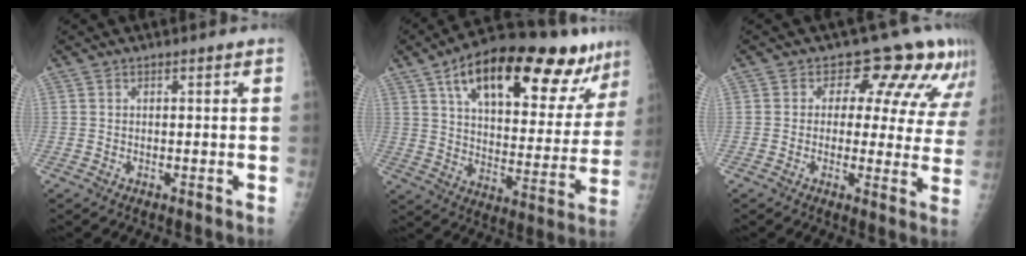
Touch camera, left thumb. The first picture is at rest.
{"total": 27.3, "force": [16.2, 10.4, 19.4], "torque": [-0.253, -0.017, 0.248]}
{"total": 11.9, "force": [7.3, 6.9, 6.4], "torque": [-0.028, -0.029, 0.065]}